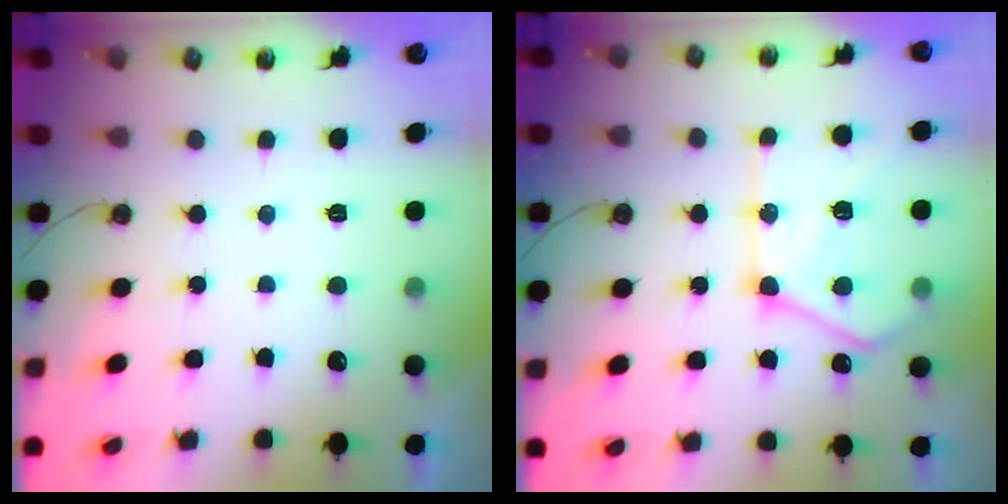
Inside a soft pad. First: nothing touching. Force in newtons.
{"total": 18.8, "press": 18.7, "slide": 1.7}